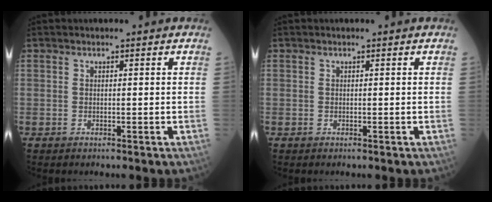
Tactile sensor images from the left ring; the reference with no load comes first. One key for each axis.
{"total": 0.0}